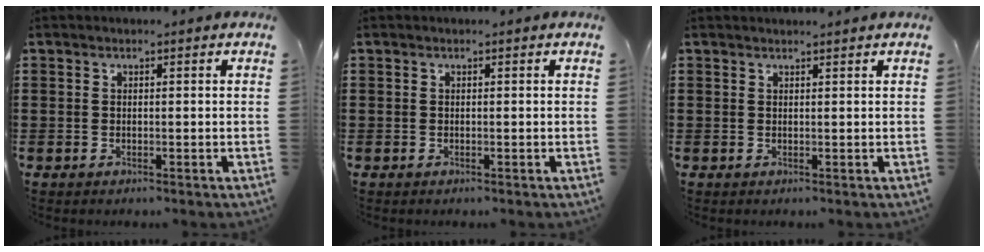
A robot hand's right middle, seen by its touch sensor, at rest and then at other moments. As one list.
[{"total": 0.0}, {"total": 0.8, "force": [0.8, -0.1, 0.1], "torque": [-0.003, -0.002, 0.015]}]